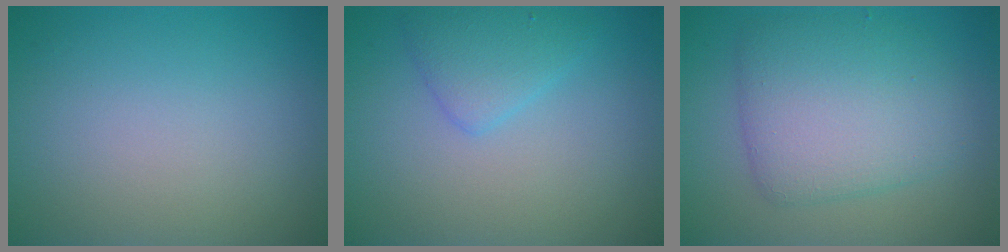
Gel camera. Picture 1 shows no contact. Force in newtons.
{"total": 2.5, "press": 2.5, "slide": 0.1}
{"total": 6.0, "press": 6.0, "slide": 0.2}